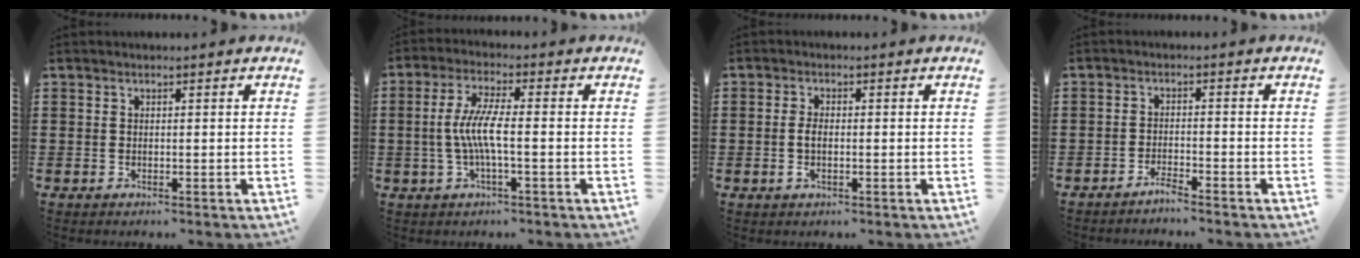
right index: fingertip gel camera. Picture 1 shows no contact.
{"total": 6.2, "force": [-1.0, 0.8, 6.1], "torque": [-0.129, -0.008, -0.028]}
{"total": 2.7, "force": [-0.4, 1.2, 2.4], "torque": [-0.054, -0.001, -0.010]}
{"total": 2.0, "force": [-2.0, -0.3, 0.5], "torque": [-0.011, 0.001, -0.038]}